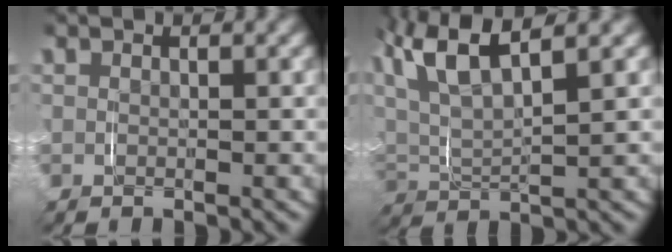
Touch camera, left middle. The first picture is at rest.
{"total": 5.4, "force": [2.5, 2.4, 4.2], "torque": [-0.117, 0.002, 0.042]}